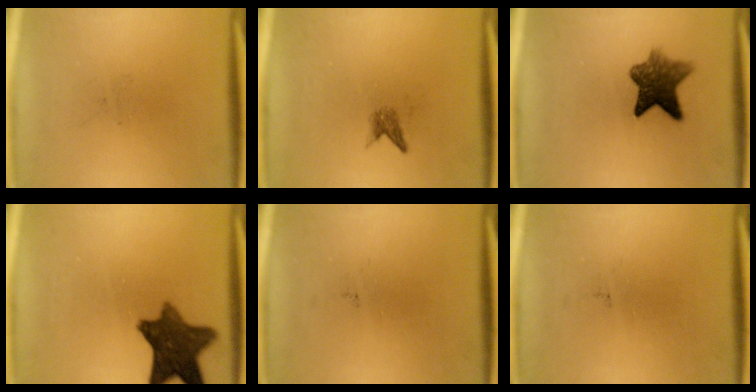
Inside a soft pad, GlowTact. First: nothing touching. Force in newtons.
{"total": 1.3}
{"total": 7.7}
{"total": 10.8}
{"total": 0.0}
{"total": 0.0}